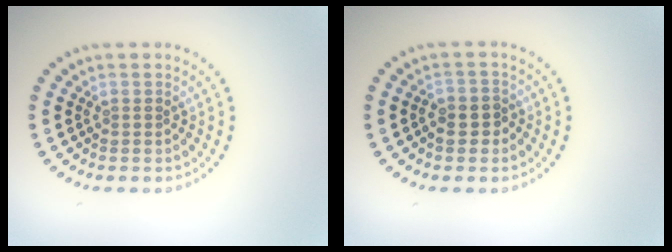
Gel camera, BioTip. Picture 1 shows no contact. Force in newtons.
{"total": 2.3, "press": 2.2, "slide": 0.7}